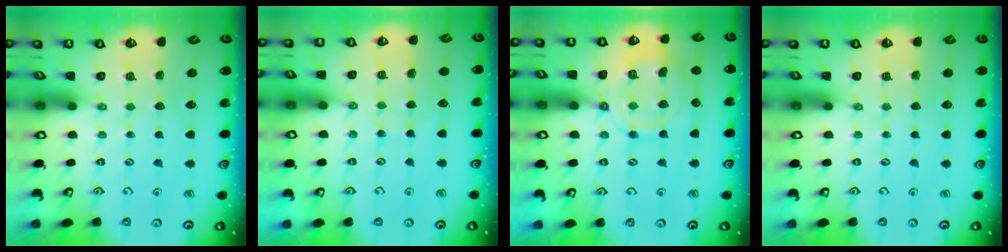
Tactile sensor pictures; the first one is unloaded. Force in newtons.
{"total": 4.1, "press": 4.1, "slide": 0.4}
{"total": 11.6, "press": 11.5, "slide": 0.9}
{"total": 0.0}